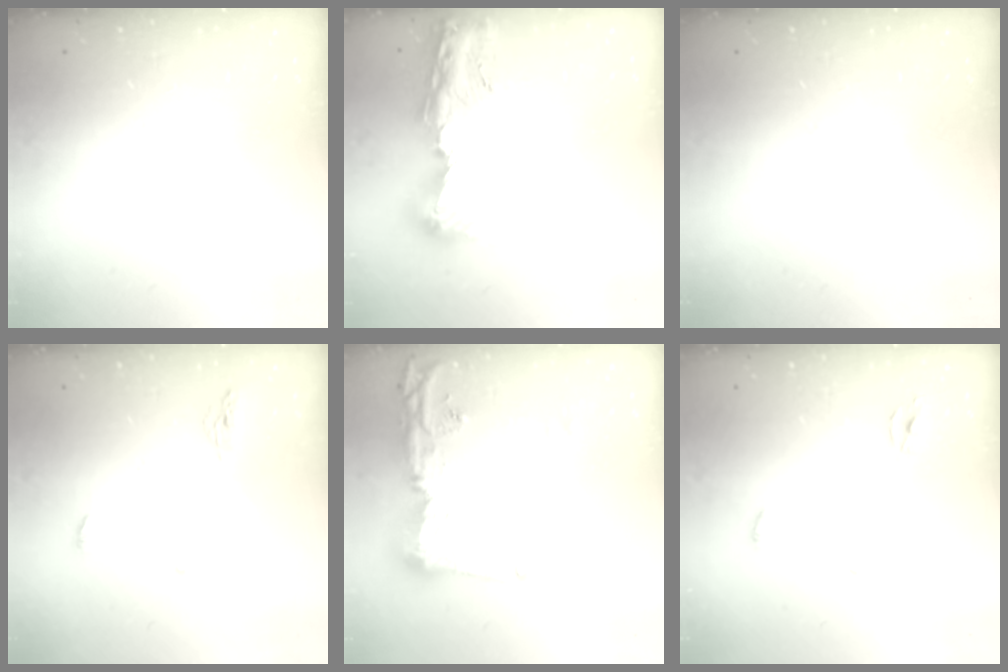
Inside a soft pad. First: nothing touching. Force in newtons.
{"total": 12.9, "press": 12.9, "slide": 1.3}
{"total": 0.0}
{"total": 7.8, "press": 4.6, "slide": 6.3}
{"total": 14.0, "press": 13.9, "slide": 1.3}
{"total": 2.5, "press": 2.5, "slide": 0.1}